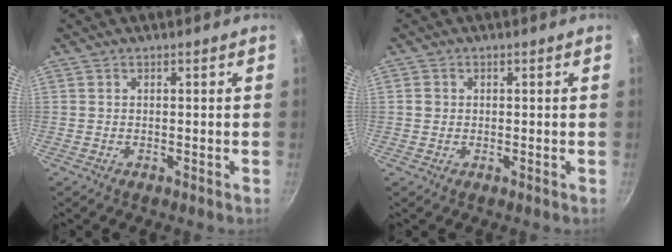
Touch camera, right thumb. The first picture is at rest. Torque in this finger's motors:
{"motor_torque": [0.01, -0.17, 0.07, 0.26, -0.01]}